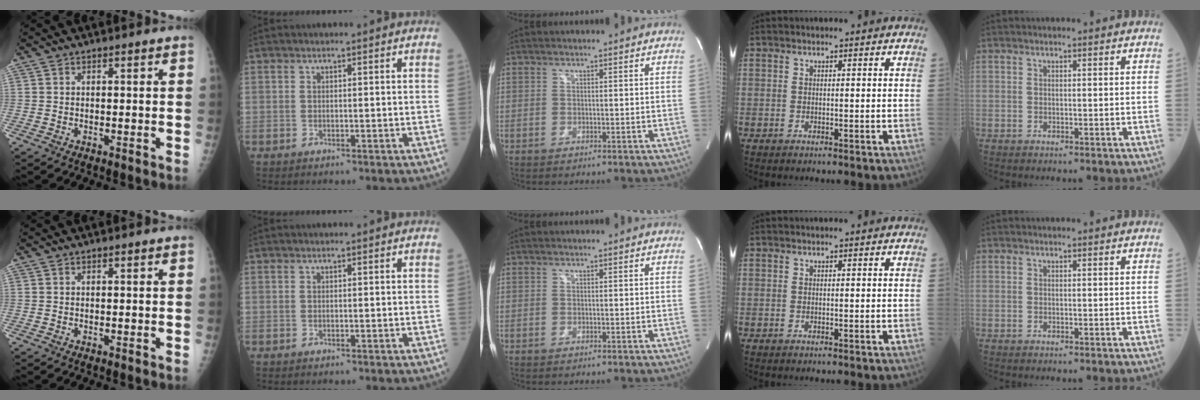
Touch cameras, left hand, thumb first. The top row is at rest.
{}